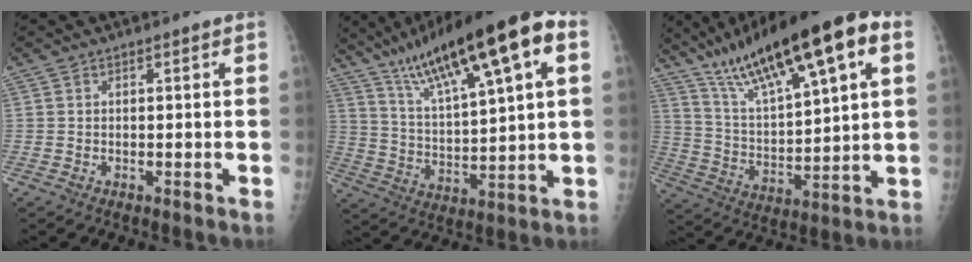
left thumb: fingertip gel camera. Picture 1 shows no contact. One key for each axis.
{"total": 22.2, "fx": 11.3, "fy": 5.0, "fz": 18.4, "tx": -0.298, "ty": -0.002, "tz": 0.200}
{"total": 23.9, "fx": 12.9, "fy": 6.3, "fz": 19.1, "tx": -0.309, "ty": -0.008, "tz": 0.230}